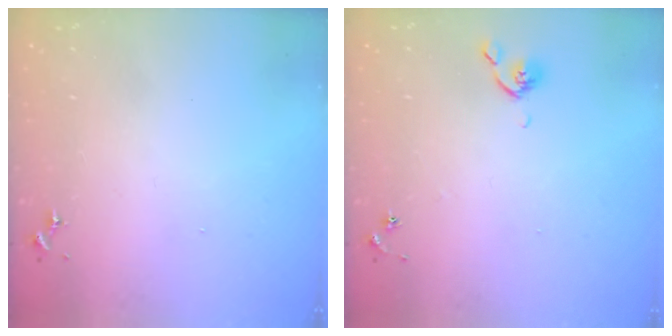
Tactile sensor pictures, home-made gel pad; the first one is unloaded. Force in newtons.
{"total": 4.4, "press": 4.3, "slide": 0.8}